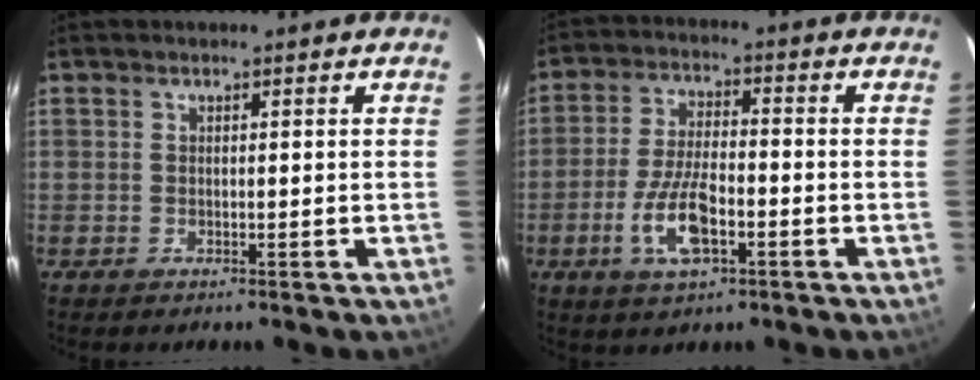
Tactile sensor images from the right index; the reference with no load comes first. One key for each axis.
{"total": 9.6, "fx": -3.8, "fy": 3.5, "fz": 8.1, "tx": -0.170, "ty": -0.006, "tz": -0.070}